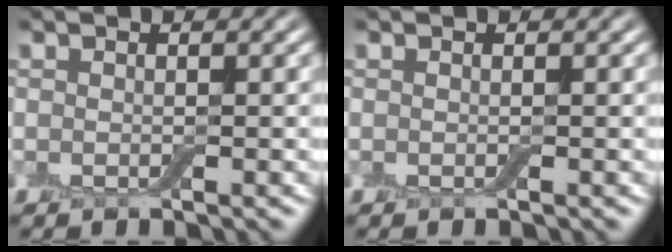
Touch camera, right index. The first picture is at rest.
{"total": 0.0}